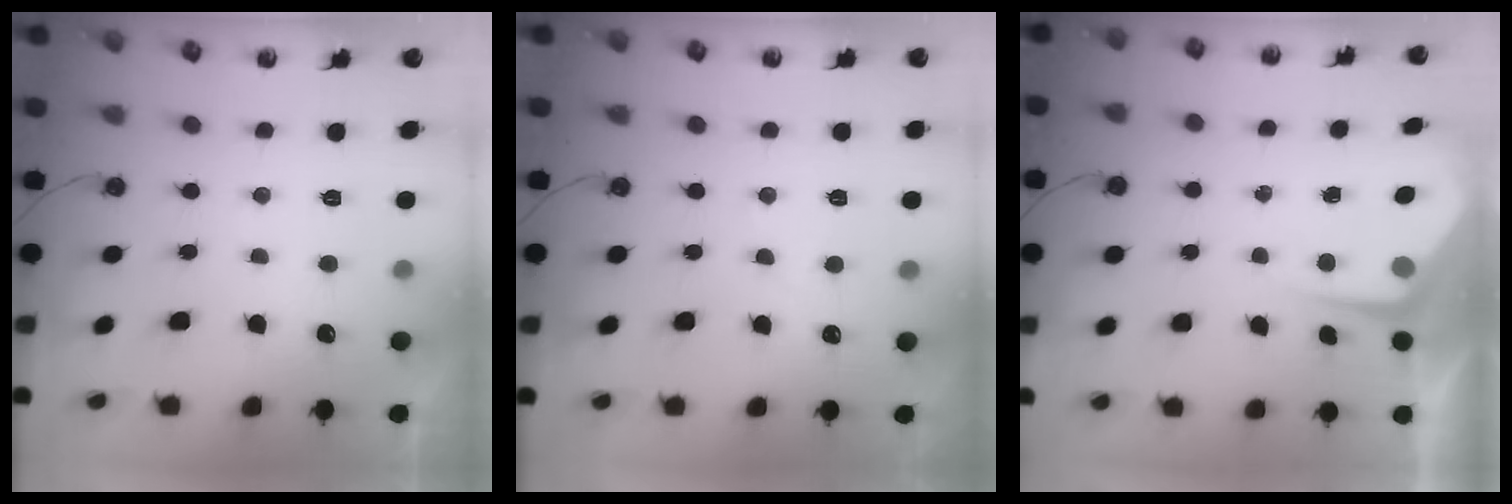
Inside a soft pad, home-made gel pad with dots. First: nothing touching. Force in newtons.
{"total": 6.0, "press": 6.0, "slide": 0.9}
{"total": 4.3, "press": 4.2, "slide": 0.3}